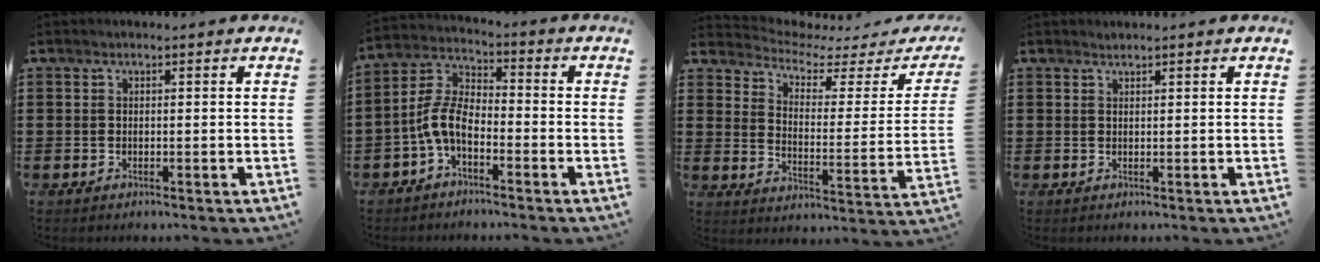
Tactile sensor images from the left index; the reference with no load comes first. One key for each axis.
{"total": 7.1, "fx": -3.8, "fy": 3.1, "fz": 5.1, "tx": -0.134, "ty": -0.006, "tz": -0.083}
{"total": 3.1, "fx": 2.7, "fy": 1.1, "fz": 1.1, "tx": -0.043, "ty": -0.023, "tz": 0.038}
{"total": 0.5, "fx": 0.5, "fy": 0.0, "fz": 0.0, "tx": -0.001, "ty": 0.000, "tz": 0.011}